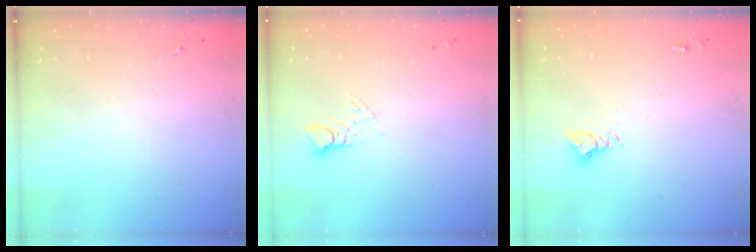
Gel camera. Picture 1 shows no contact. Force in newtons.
{"total": 2.9, "press": 2.9, "slide": 0.2}
{"total": 6.2, "press": 6.2, "slide": 0.3}